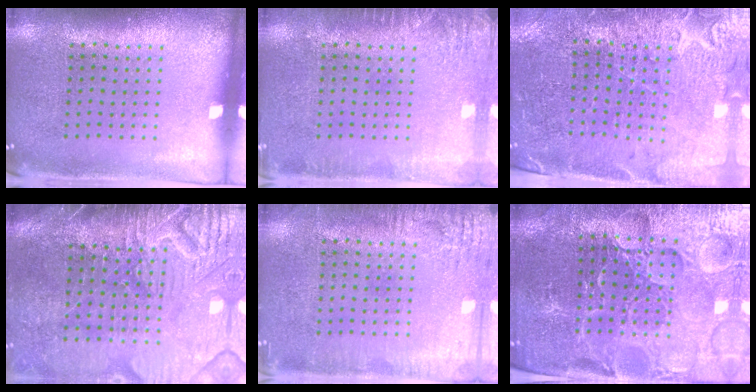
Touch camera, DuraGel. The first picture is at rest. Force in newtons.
{"total": 2.0, "press": 1.9, "slide": 0.2}
{"total": 3.3, "press": 3.1, "slide": 1.0}
{"total": 4.4, "press": 4.0, "slide": 2.0}
{"total": 2.7, "press": 2.7, "slide": 0.2}
{"total": 4.3, "press": 4.2, "slide": 0.9}